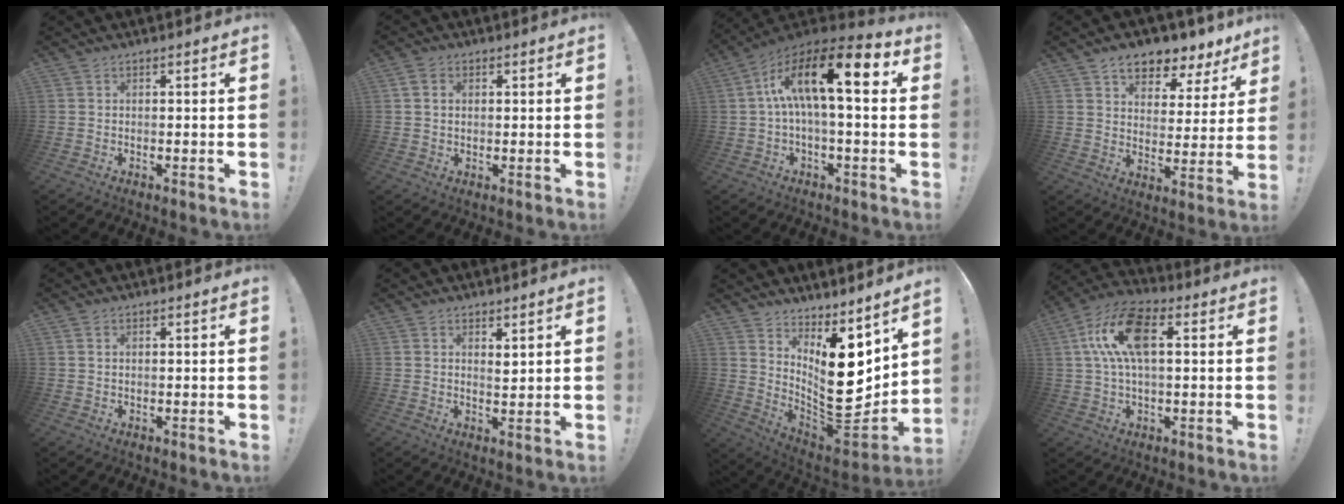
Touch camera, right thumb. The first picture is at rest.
{"total": 3.5, "force": [1.0, 2.6, 2.1], "torque": [-0.036, 0.007, 0.018]}
{"total": 16.0, "force": [4.4, 4.7, 14.6], "torque": [-0.274, -0.020, 0.063]}
{"total": 8.4, "force": [6.4, 4.1, 3.6], "torque": [-0.050, -0.054, 0.116]}
{"total": 1.0, "force": [0.6, 0.6, 0.5], "torque": [-0.011, 0.004, 0.010]}
{"total": 2.6, "force": [2.2, 1.0, 0.8], "torque": [0.009, -0.018, 0.034]}
{"total": 18.2, "force": [4.0, 9.2, 15.1], "torque": [-0.206, -0.050, 0.084]}
{"total": 14.6, "force": [3.1, 7.4, 12.2], "torque": [-0.226, 0.011, 0.057]}